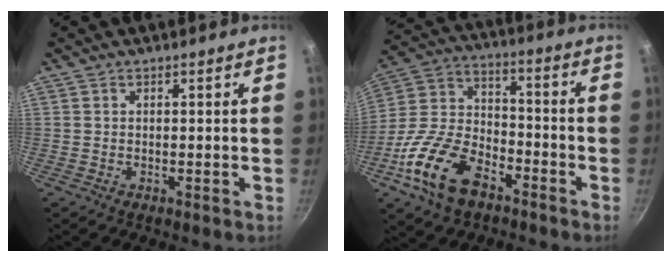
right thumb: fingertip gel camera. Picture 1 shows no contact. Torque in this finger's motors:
{"motor_torque": [2.60, 2.02, 1.47, -1.30, 0.17]}